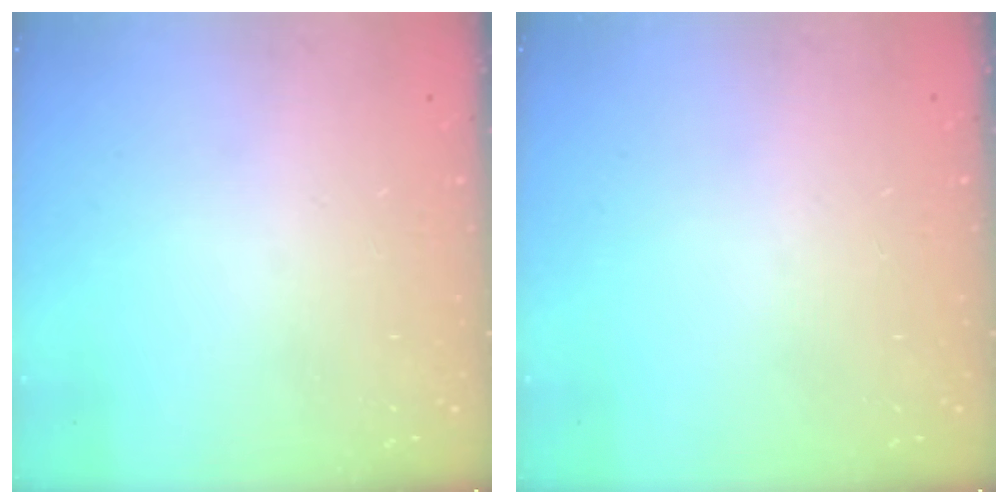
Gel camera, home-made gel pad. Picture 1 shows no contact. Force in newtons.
{"total": 0.0}